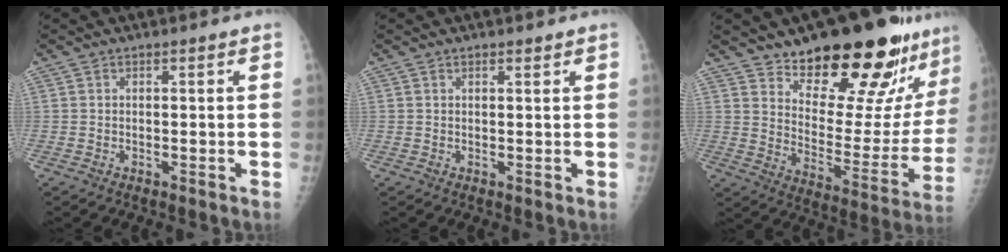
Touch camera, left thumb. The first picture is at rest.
{"total": 0.8, "force": [0.6, 0.2, 0.4], "torque": [-0.007, -0.004, 0.010]}
{"total": 25.0, "force": [18.7, 8.1, 14.4], "torque": [-0.169, -0.115, 0.265]}